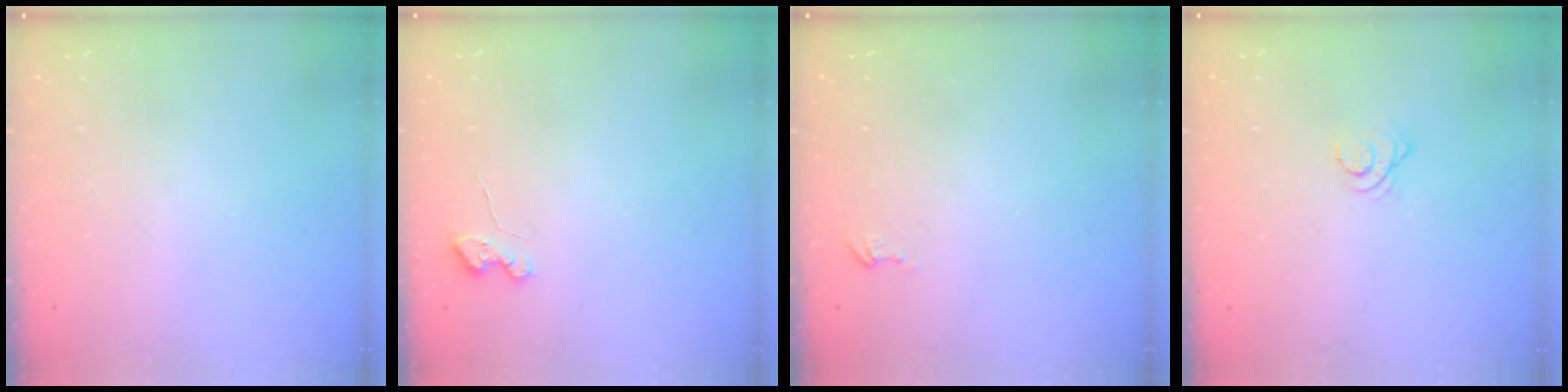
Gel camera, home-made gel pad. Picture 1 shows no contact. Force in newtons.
{"total": 3.6, "press": 3.6, "slide": 0.5}
{"total": 2.5, "press": 2.5, "slide": 0.3}
{"total": 3.3, "press": 3.3, "slide": 0.4}